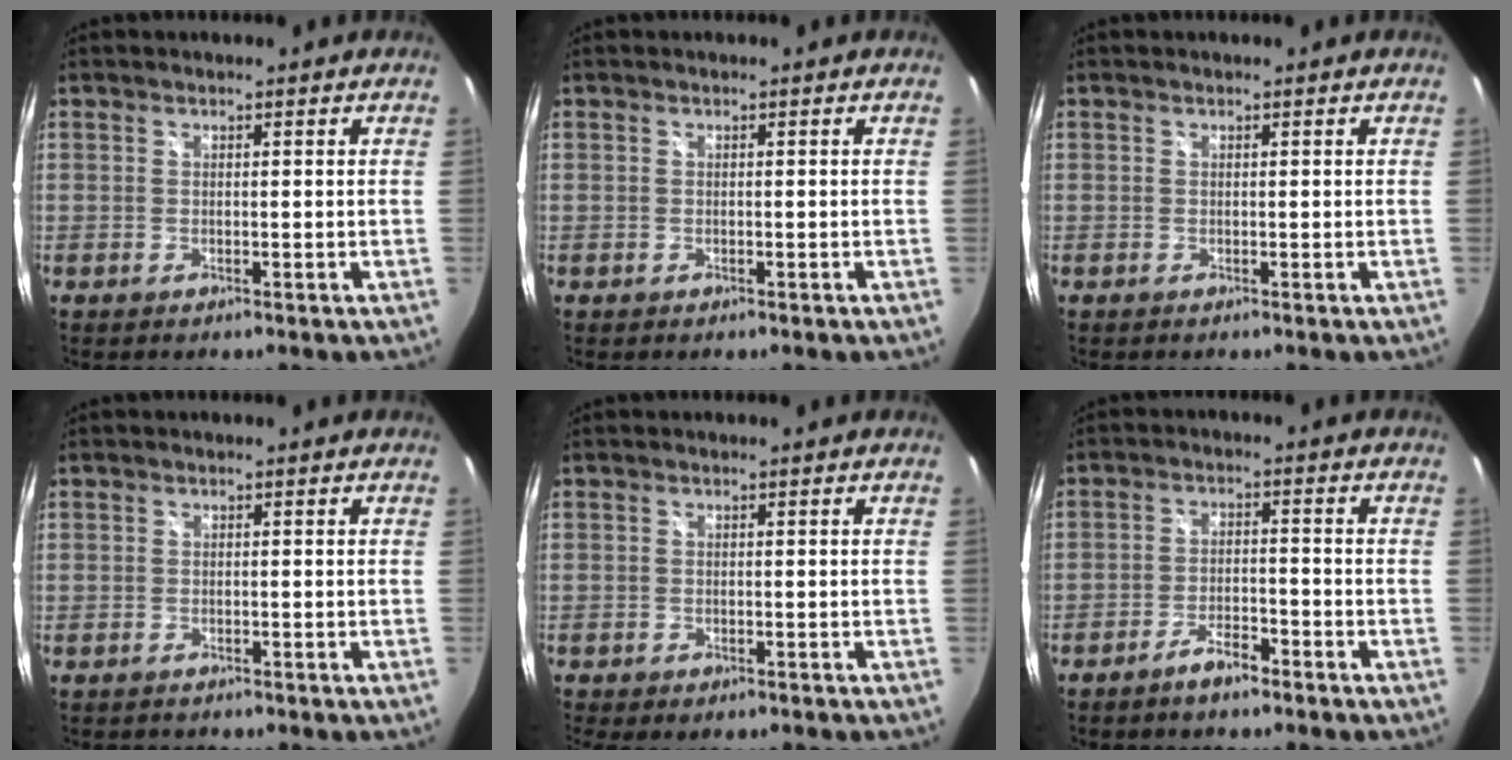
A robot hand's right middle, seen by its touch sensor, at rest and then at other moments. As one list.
[{"total": 0.0}, {"total": 0.0}, {"total": 1.0, "force": [-0.8, 0.5, -0.2], "torque": [-0.001, 0.003, -0.015]}, {"total": 3.7, "force": [-2.7, 1.6, 2.0], "torque": [-0.041, -0.022, -0.036]}, {"total": 4.4, "force": [-3.6, 1.2, 2.3], "torque": [-0.060, 0.002, -0.060]}]